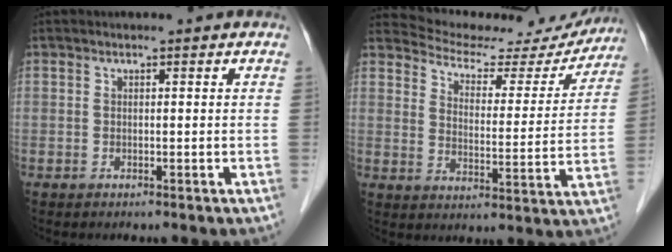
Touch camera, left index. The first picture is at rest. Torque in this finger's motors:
{"motor_torque": [0.88, -1.26, 0.05, -0.03]}